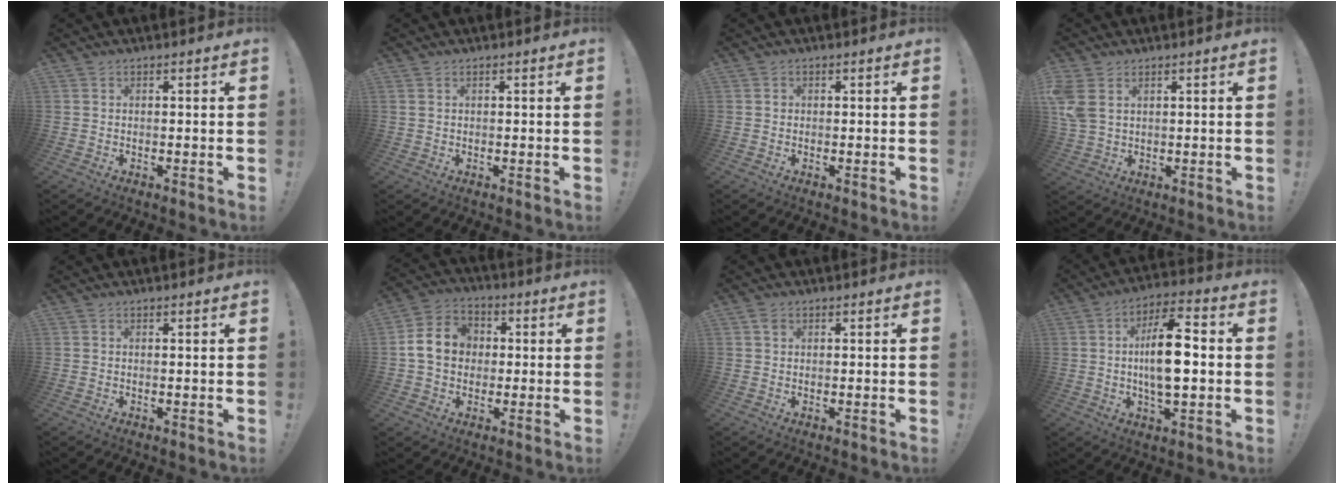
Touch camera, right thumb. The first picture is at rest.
{"total": 0.8, "force": [0.4, 0.5, 0.5], "torque": [-0.017, 0.004, 0.010]}
{"total": 0.6, "force": [-0.1, 0.6, 0.1], "torque": [-0.003, 0.003, -0.002]}
{"total": 6.6, "force": [2.7, 4.4, 4.0], "torque": [-0.091, -0.006, 0.058]}
{"total": 0.0}
{"total": 11.4, "force": [0.9, 9.5, 6.2], "torque": [-0.113, 0.016, 0.025]}
{"total": 1.3, "force": [0.6, 0.8, 0.8], "torque": [-0.016, 0.003, 0.010]}
{"total": 14.3, "force": [-0.1, 5.9, 13.0], "torque": [-0.233, 0.006, -0.008]}